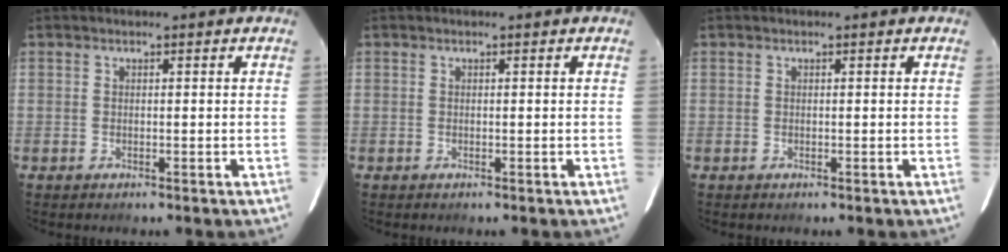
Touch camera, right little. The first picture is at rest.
{"total": 0.0}
{"total": 0.0}